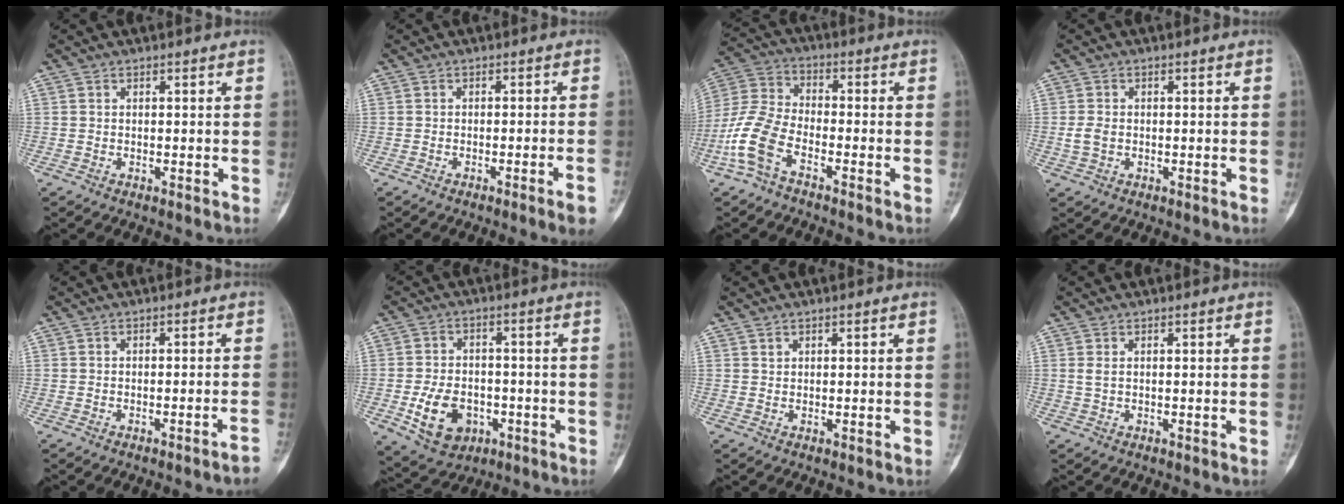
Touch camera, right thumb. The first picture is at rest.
{"total": 3.9, "force": [-2.3, -0.3, 3.2], "torque": [-0.047, 0.007, -0.032]}
{"total": 10.1, "force": [-5.0, 5.0, 7.3], "torque": [-0.168, 0.026, -0.108]}
{"total": 2.6, "force": [-0.3, 1.9, 1.8], "torque": [-0.040, 0.004, -0.006]}
{"total": 2.4, "force": [-1.8, -0.5, 1.5], "torque": [-0.029, 0.018, -0.020]}
{"total": 10.3, "force": [-3.3, 7.4, 6.4], "torque": [-0.091, 0.015, -0.044]}
{"total": 0.6, "force": [0.5, 0.4, 0.1], "torque": [0.004, -0.003, 0.008]}
{"total": 1.0, "force": [0.4, 0.5, 0.8], "torque": [-0.023, 0.004, 0.012]}